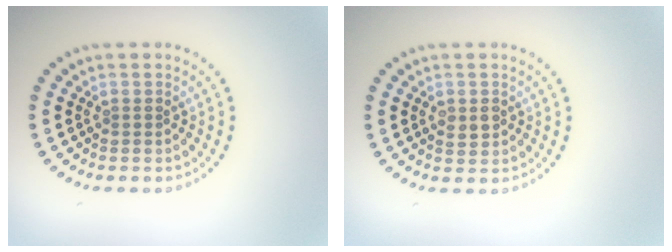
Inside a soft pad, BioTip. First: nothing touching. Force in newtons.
{"total": 1.5, "press": 1.5, "slide": 0.1}